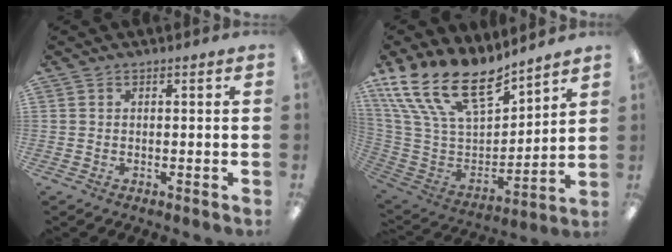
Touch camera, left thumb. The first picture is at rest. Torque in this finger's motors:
{"motor_torque": [0.39, 0.37, 1.25, -1.52, 0.50]}